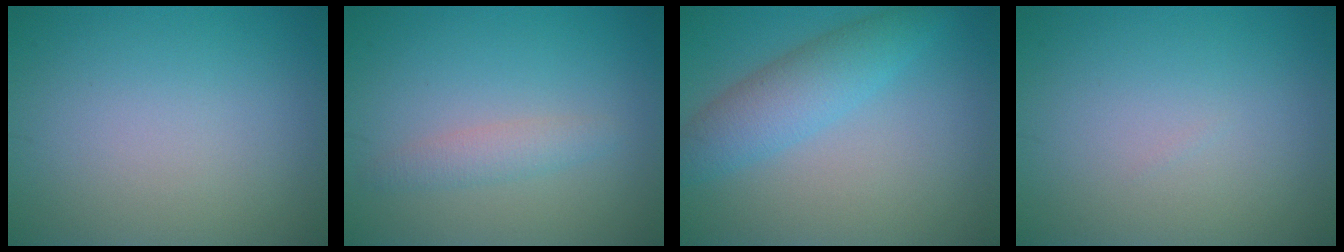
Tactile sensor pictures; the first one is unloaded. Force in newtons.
{"total": 1.8, "press": 1.8, "slide": 0.1}
{"total": 4.3, "press": 4.3, "slide": 0.1}
{"total": 0.0}